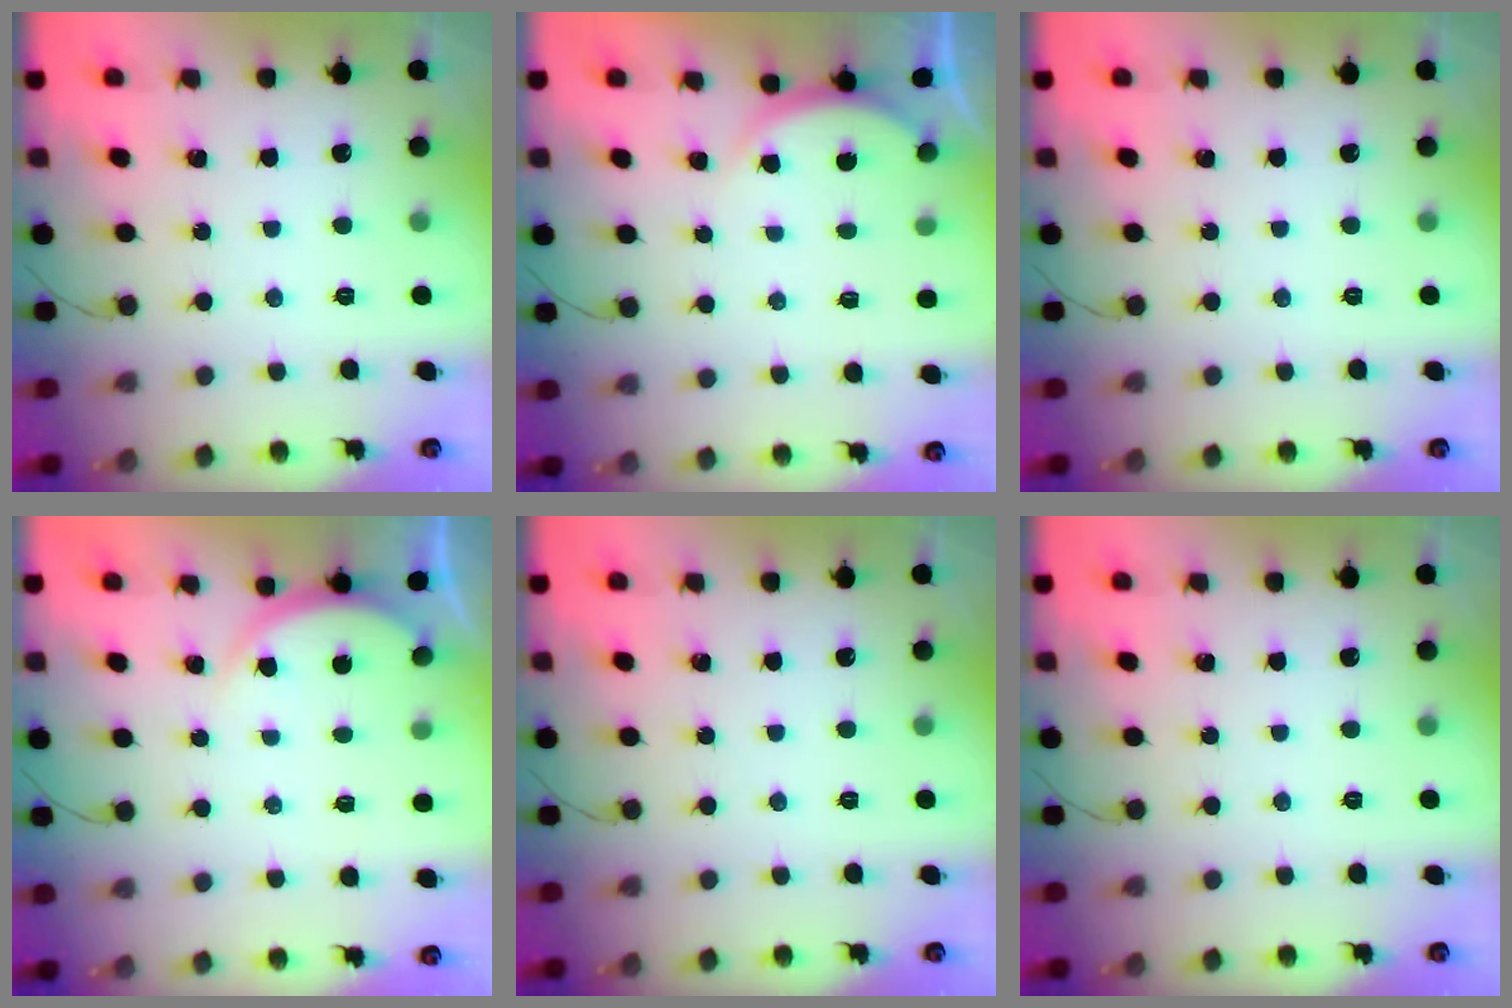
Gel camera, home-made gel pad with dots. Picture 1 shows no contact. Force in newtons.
{"total": 2.8, "press": 2.8, "slide": 0.4}
{"total": 0.0}
{"total": 3.3, "press": 3.3, "slide": 0.4}
{"total": 0.0}
{"total": 0.0}